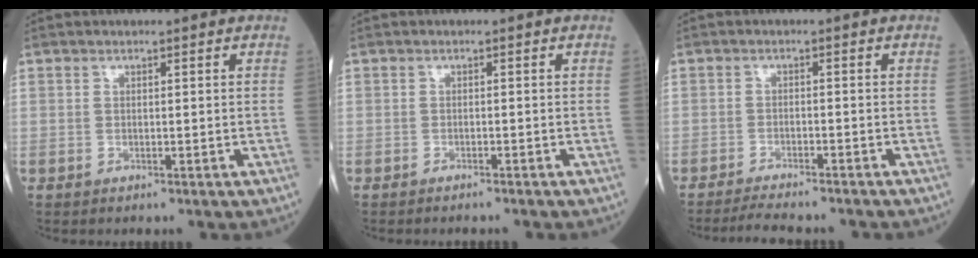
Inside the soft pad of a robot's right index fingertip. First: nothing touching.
{"total": 1.3, "force": [-1.2, -0.1, 0.4], "torque": [-0.008, 0.001, -0.015]}
{"total": 6.8, "force": [-6.4, 0.3, 2.3], "torque": [-0.033, -0.013, -0.099]}